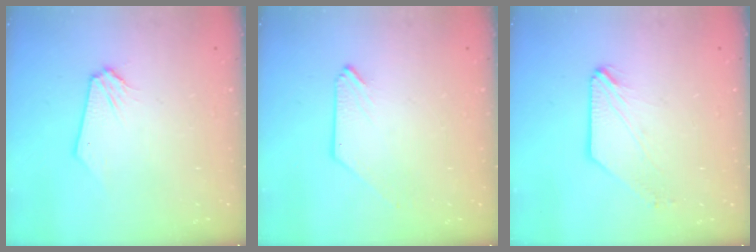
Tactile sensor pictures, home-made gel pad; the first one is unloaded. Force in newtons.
{"total": 0.0}
{"total": 0.0}